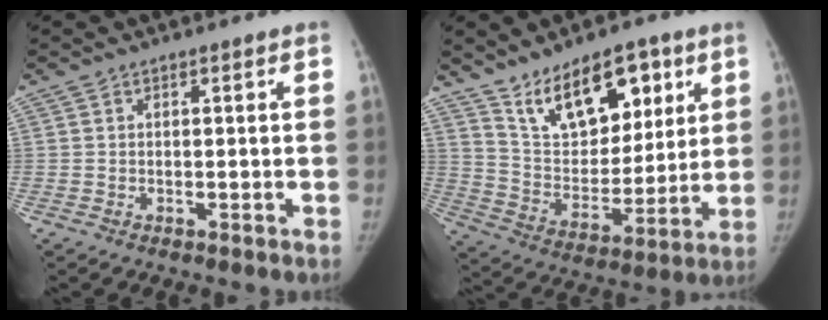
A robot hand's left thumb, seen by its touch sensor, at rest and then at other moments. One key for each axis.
{"total": 17.2, "fx": 10.1, "fy": 9.1, "fz": 10.5, "tx": -0.121, "ty": -0.052, "tz": 0.187}